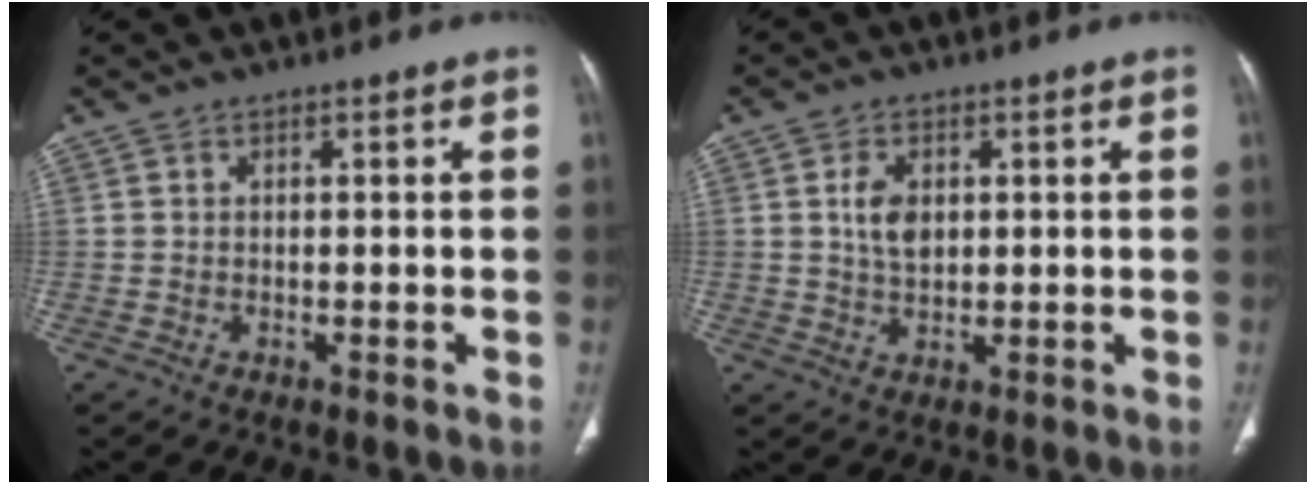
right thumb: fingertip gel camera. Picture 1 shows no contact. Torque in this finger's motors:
{"motor_torque": [1.31, 1.12, 1.10, -0.60, 0.04]}